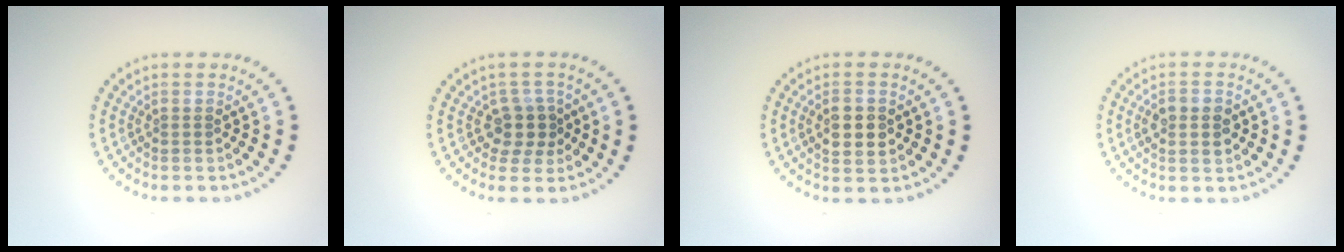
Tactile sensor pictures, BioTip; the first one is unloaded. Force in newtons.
{"total": 2.6, "press": 2.1, "slide": 1.5}
{"total": 2.8, "press": 2.8, "slide": 0.1}
{"total": 2.9, "press": 2.9, "slide": 0.1}